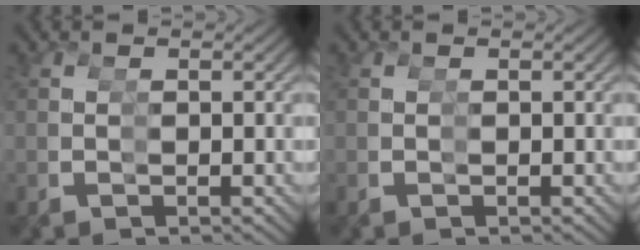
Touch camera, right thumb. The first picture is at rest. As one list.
[{"total": 0.0}]